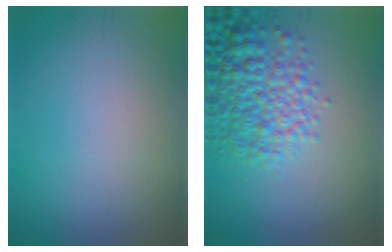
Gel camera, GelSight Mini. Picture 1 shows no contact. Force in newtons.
{"total": 6.2, "press": 6.2, "slide": 0.2}